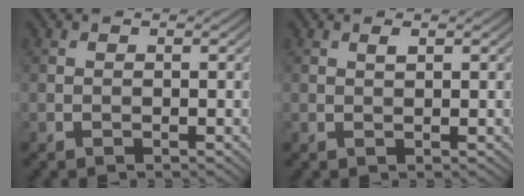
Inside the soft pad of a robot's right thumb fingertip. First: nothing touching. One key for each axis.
{"total": 0.8, "fx": 0.5, "fy": 0.2, "fz": 0.6, "tx": -0.013, "ty": 0.000, "tz": 0.009}